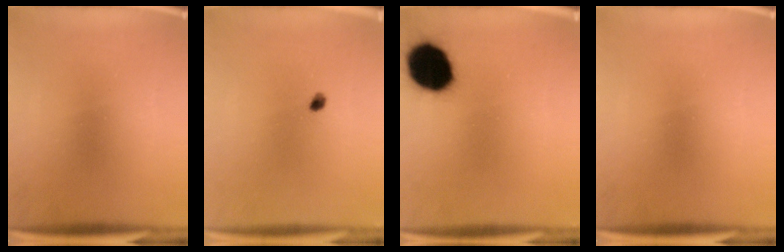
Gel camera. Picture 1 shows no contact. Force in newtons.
{"total": 1.2}
{"total": 16.7}
{"total": 0.0}